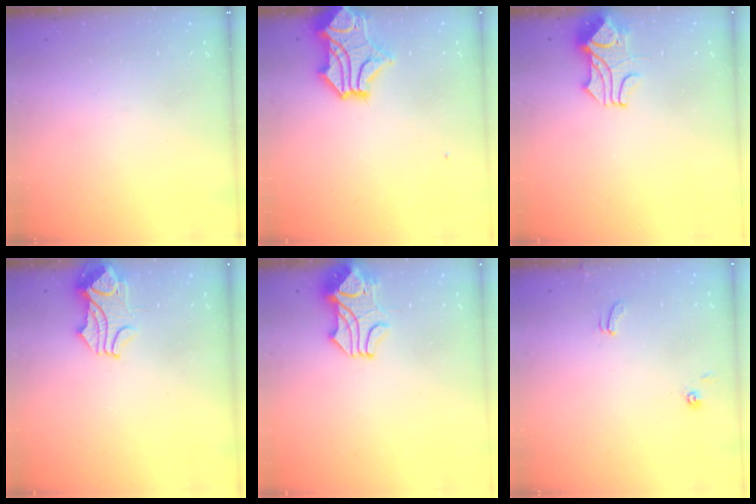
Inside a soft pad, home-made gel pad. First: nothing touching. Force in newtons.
{"total": 10.4, "press": 10.2, "slide": 2.2}
{"total": 1.7, "press": 1.3, "slide": 1.1}
{"total": 1.7, "press": 1.2, "slide": 1.1}
{"total": 2.3, "press": 2.0, "slide": 1.1}
{"total": 0.9, "press": 0.8, "slide": 0.4}